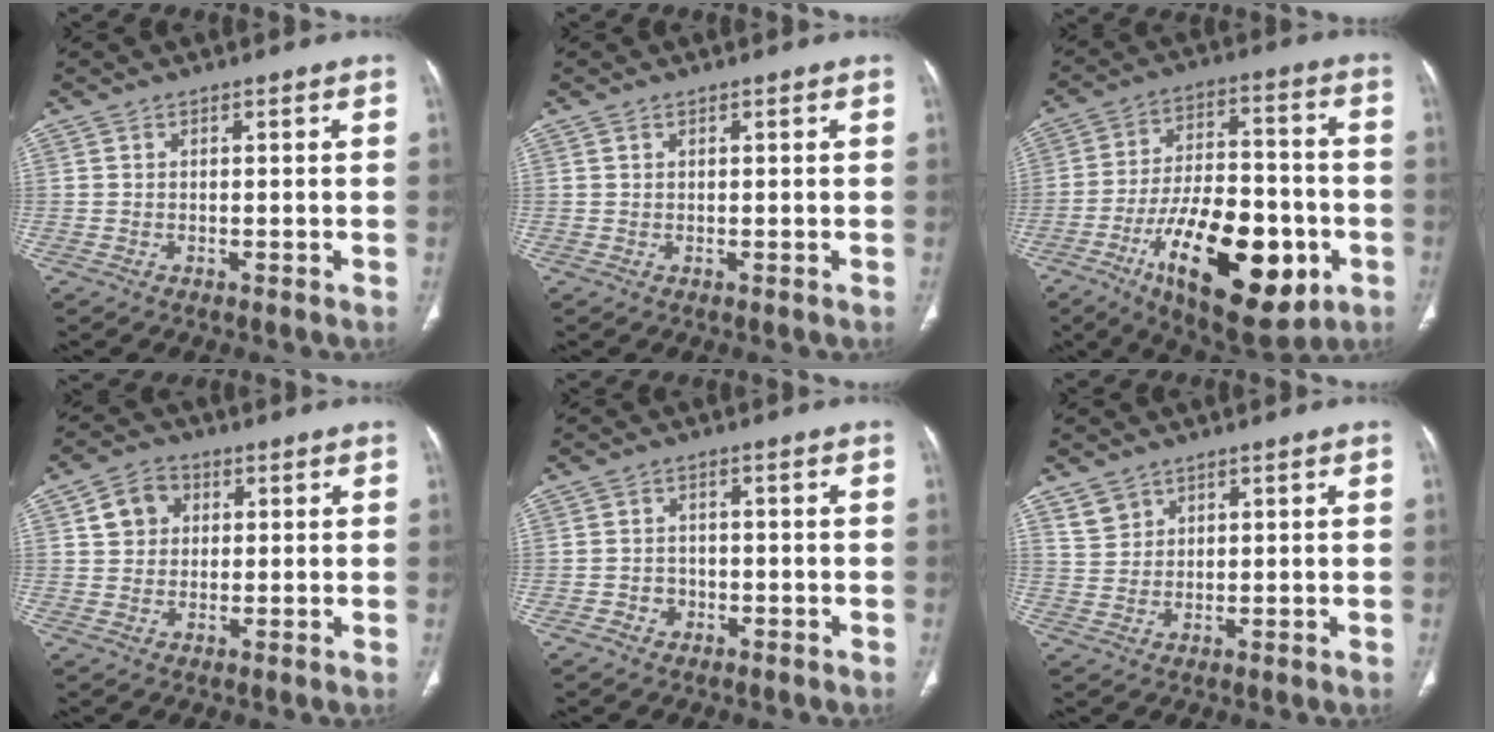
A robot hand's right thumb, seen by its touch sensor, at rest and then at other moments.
{"total": 0.6, "force": [0.4, 0.3, 0.3], "torque": [-0.009, 0.001, 0.008]}
{"total": 24.3, "force": [-9.0, 11.1, 19.7], "torque": [-0.300, 0.030, -0.129]}
{"total": 5.9, "force": [1.7, 4.9, 2.7], "torque": [-0.027, 0.004, 0.026]}
{"total": 2.6, "force": [-1.1, 2.3, 0.6], "torque": [0.003, 0.012, -0.019]}
{"total": 3.5, "force": [2.5, 2.4, 0.5], "torque": [0.008, -0.015, 0.052]}